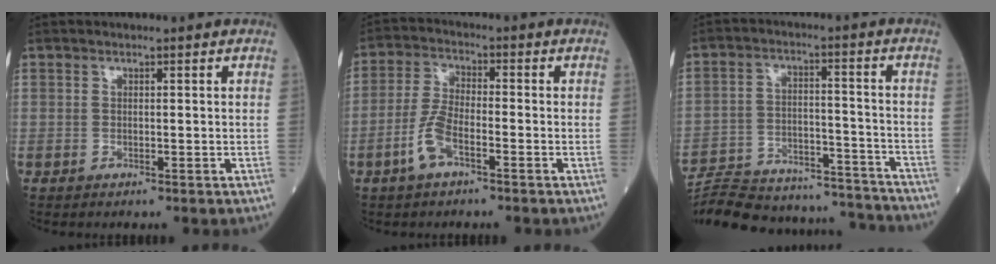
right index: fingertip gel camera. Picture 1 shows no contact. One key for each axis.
{"total": 5.6, "fx": -2.8, "fy": 1.8, "fz": 4.5, "tx": -0.102, "ty": 0.003, "tz": -0.059}
{"total": 24.2, "fx": -23.0, "fy": 4.2, "fz": 6.3, "tx": -0.120, "ty": 0.003, "tz": -0.323}